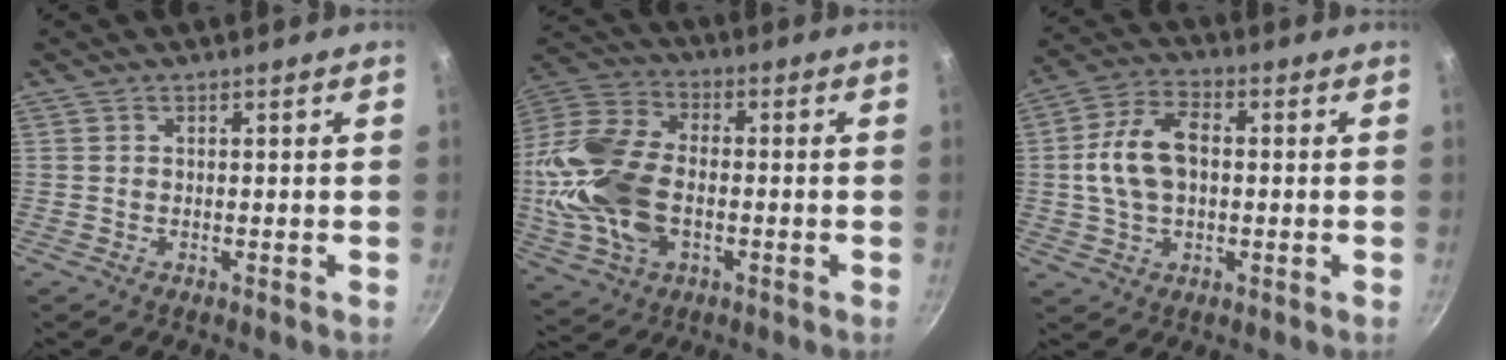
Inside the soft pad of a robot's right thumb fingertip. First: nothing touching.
{"total": 19.8, "force": [-2.3, 12.6, 15.1], "torque": [-0.300, 0.028, -0.050]}
{"total": 11.0, "force": [0.4, 6.9, 8.5], "torque": [-0.151, 0.024, -0.002]}